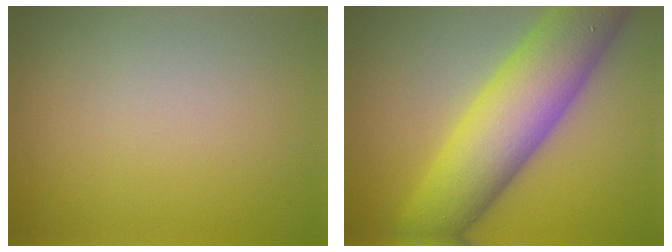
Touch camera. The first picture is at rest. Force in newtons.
{"total": 10.7, "press": 10.7, "slide": 0.2}